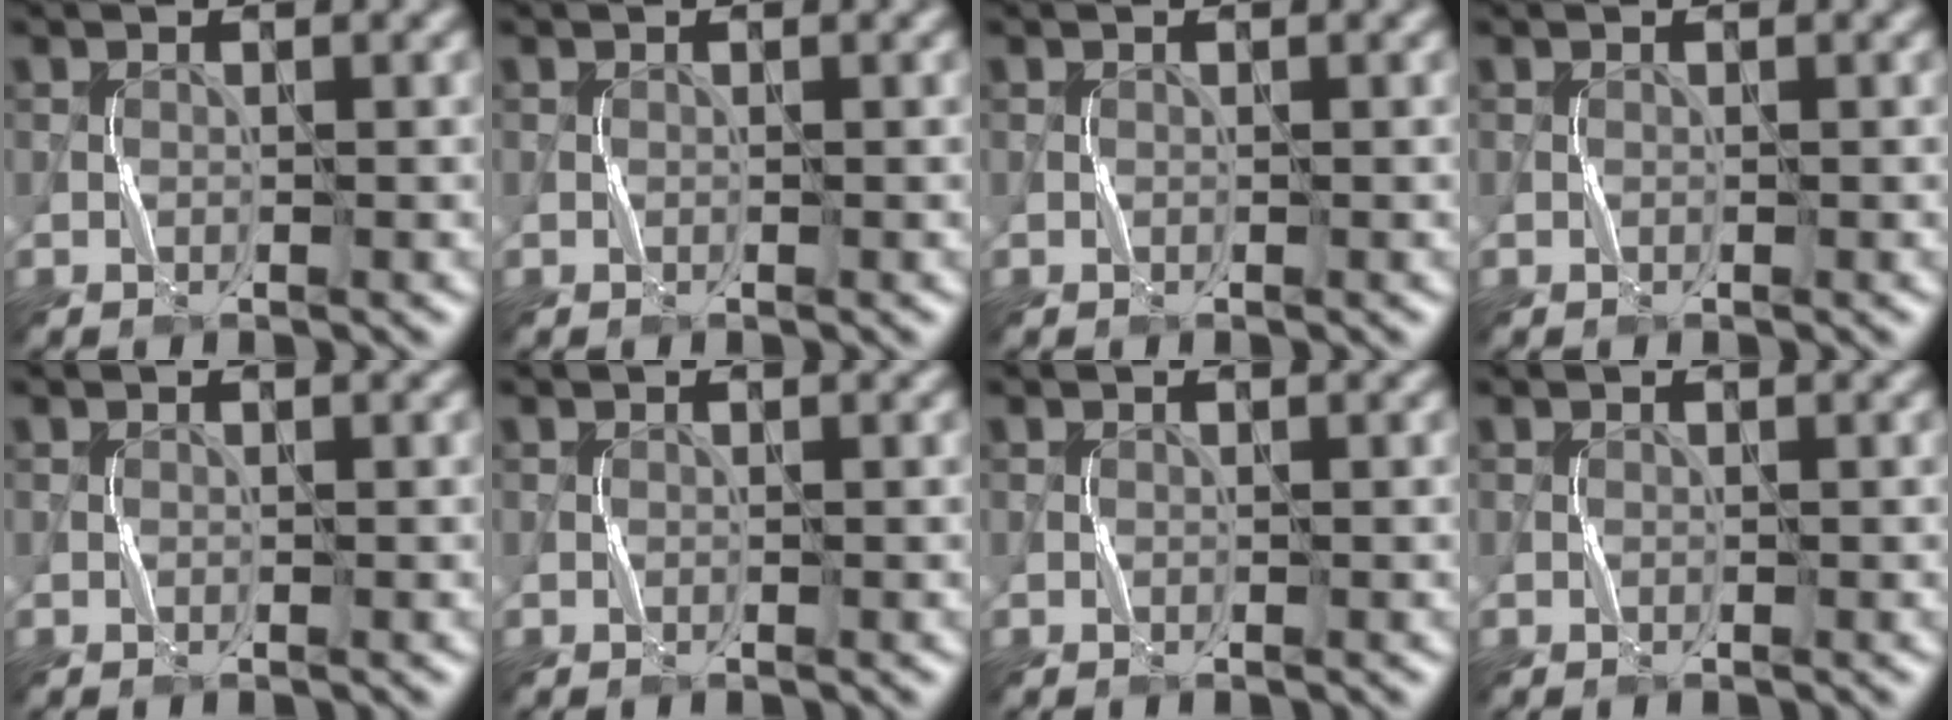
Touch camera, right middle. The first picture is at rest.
{"total": 0.0}
{"total": 0.0}
{"total": 0.0}
{"total": 0.0}
{"total": 0.0}
{"total": 0.0}
{"total": 0.0}